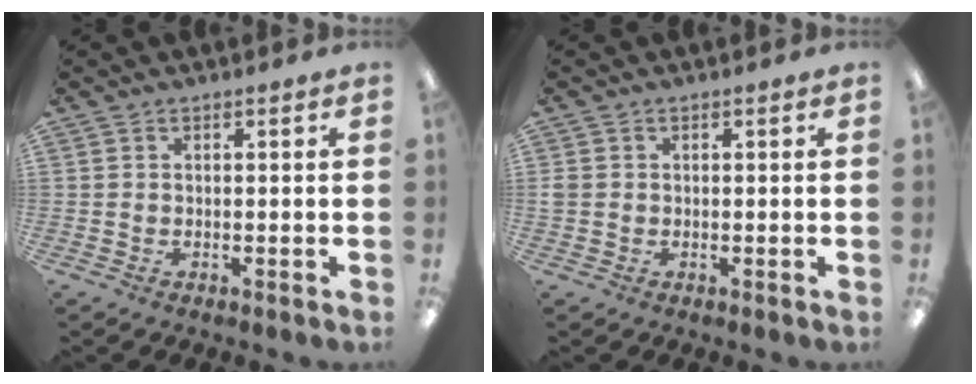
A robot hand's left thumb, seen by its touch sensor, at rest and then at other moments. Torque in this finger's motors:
{"motor_torque": [-0.06, 0.05, -0.10, -0.05, 0.00]}